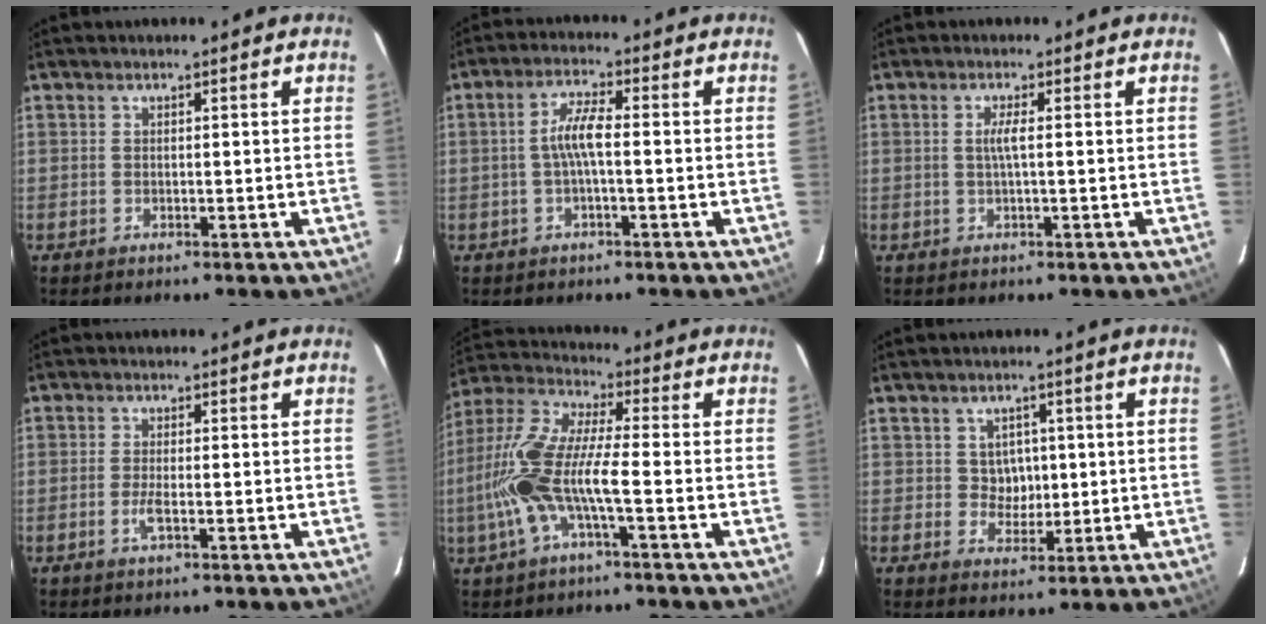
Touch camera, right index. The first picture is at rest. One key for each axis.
{"total": 4.5, "fx": -0.7, "fy": 0.6, "fz": 4.5, "tx": -0.091, "ty": 0.009, "tz": -0.012}
{"total": 1.8, "fx": 0.0, "fy": -0.4, "fz": 1.8, "tx": -0.035, "ty": 0.000, "tz": -0.001}
{"total": 2.5, "fx": -0.9, "fy": 0.3, "fz": 2.3, "tx": -0.048, "ty": -0.004, "tz": -0.018}
{"total": 14.2, "fx": -3.4, "fy": 2.7, "fz": 13.5, "tx": -0.283, "ty": 0.001, "tz": -0.068}
{"total": 3.8, "fx": 0.5, "fy": 3.5, "fz": 1.3, "tx": -0.019, "ty": 0.009, "tz": 0.010}